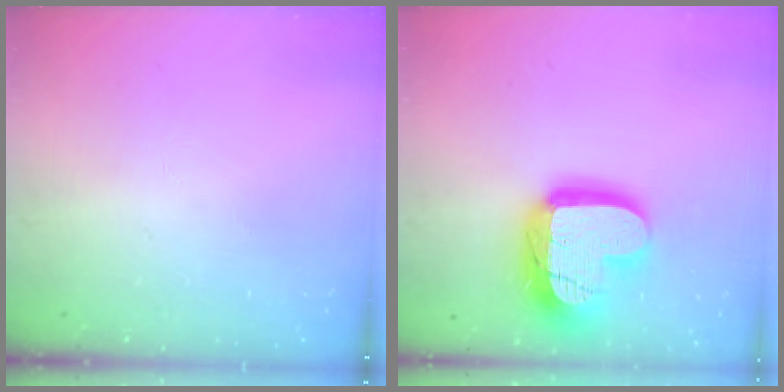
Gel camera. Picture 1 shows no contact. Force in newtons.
{"total": 21.2, "press": 21.2, "slide": 1.7}